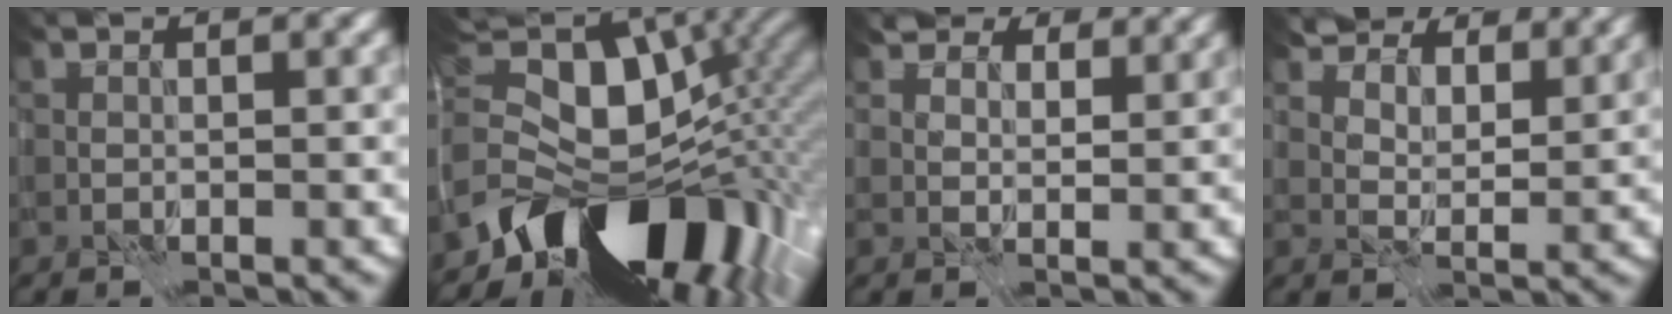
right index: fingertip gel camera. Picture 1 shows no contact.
{"total": 14.3, "force": [-6.6, 8.8, 9.2], "torque": [-0.155, 0.002, -0.116]}
{"total": 6.2, "force": [4.9, 3.2, 2.0], "torque": [-0.047, 0.003, 0.075]}
{"total": 10.7, "force": [8.9, 4.2, 4.1], "torque": [-0.088, -0.010, 0.144]}